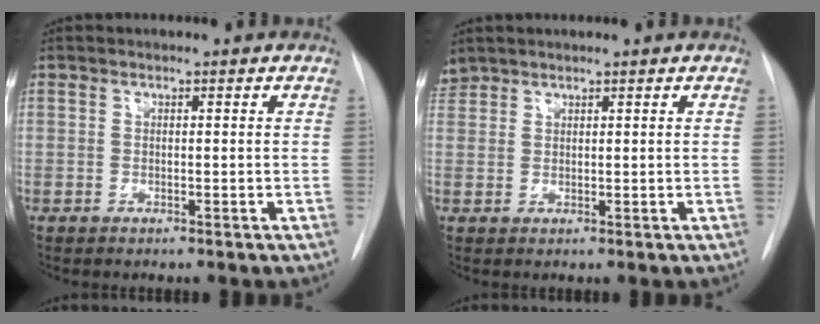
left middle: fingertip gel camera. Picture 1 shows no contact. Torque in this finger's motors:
{"motor_torque": [0.30, -0.36, 0.02, -0.02]}